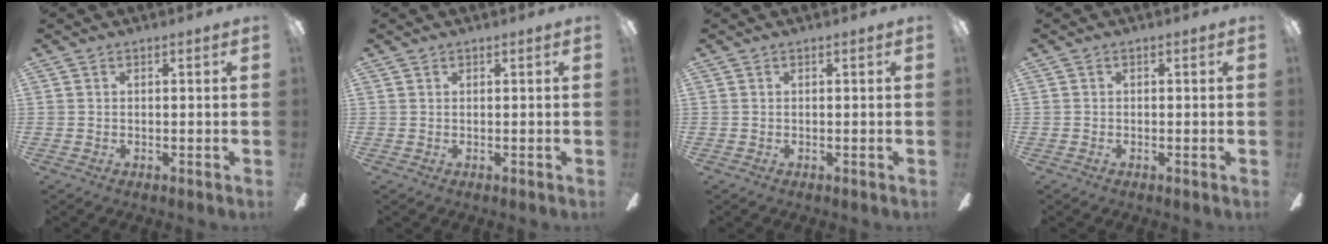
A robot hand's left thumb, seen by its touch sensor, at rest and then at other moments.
{"total": 0.0}
{"total": 0.0}
{"total": 0.6, "force": [-0.4, 0.3, 0.4], "torque": [-0.007, 0.002, -0.009]}